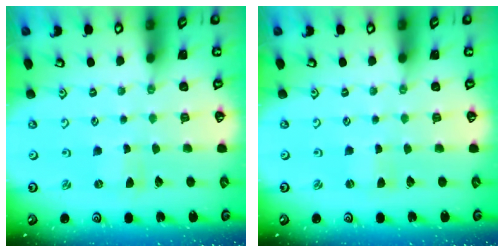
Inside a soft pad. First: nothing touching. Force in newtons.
{"total": 0.7, "press": 0.7, "slide": 0.2}